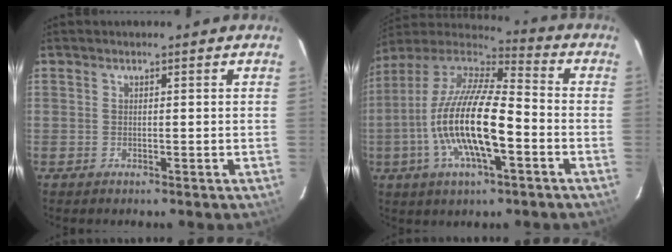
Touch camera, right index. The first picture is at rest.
{"total": 19.7, "force": [-5.2, 5.8, 18.1], "torque": [-0.346, -0.013, -0.106]}